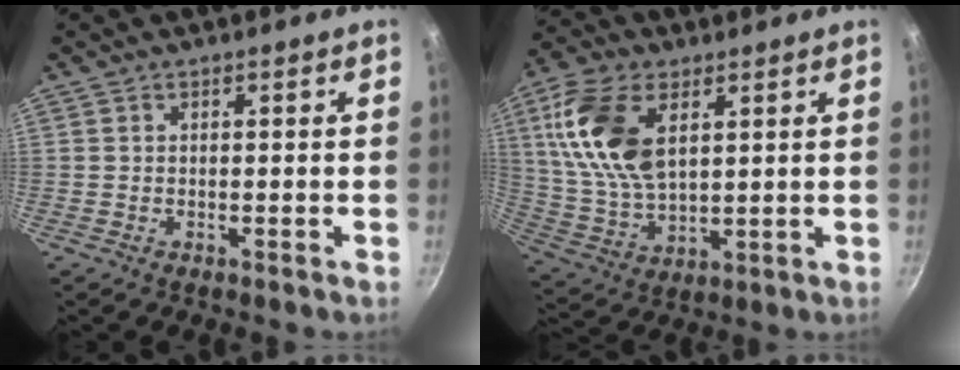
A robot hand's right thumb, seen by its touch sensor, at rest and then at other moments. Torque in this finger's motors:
{"motor_torque": [1.21, 2.36, 1.80, 0.31, 0.21]}